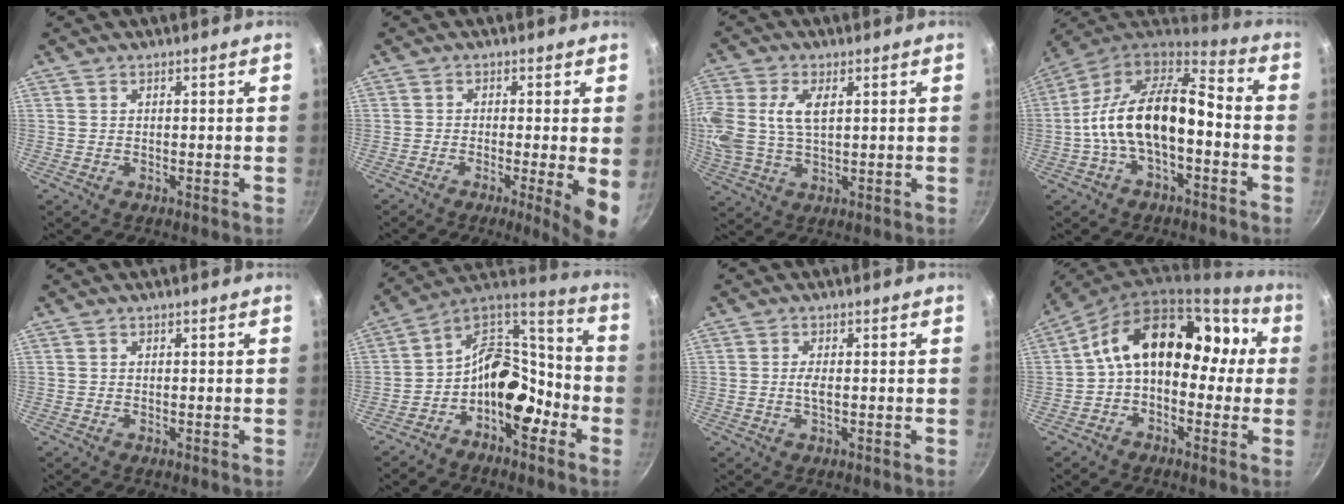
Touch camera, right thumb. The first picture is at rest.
{"total": 7.1, "force": [-1.2, 0.7, 7.0], "torque": [-0.094, -0.008, -0.020]}
{"total": 12.1, "force": [2.9, 7.2, 9.4], "torque": [-0.203, 0.008, 0.058]}
{"total": 18.6, "force": [-3.0, 9.8, 15.6], "torque": [-0.264, 0.055, -0.066]}
{"total": 0.0}
{"total": 14.4, "force": [-6.1, 8.8, 9.6], "torque": [-0.109, 0.080, -0.128]}
{"total": 1.8, "force": [-0.1, 0.5, 1.7], "torque": [-0.041, -0.001, -0.004]}
{"total": 16.1, "force": [0.6, 11.3, 11.4], "torque": [-0.127, 0.064, -0.014]}